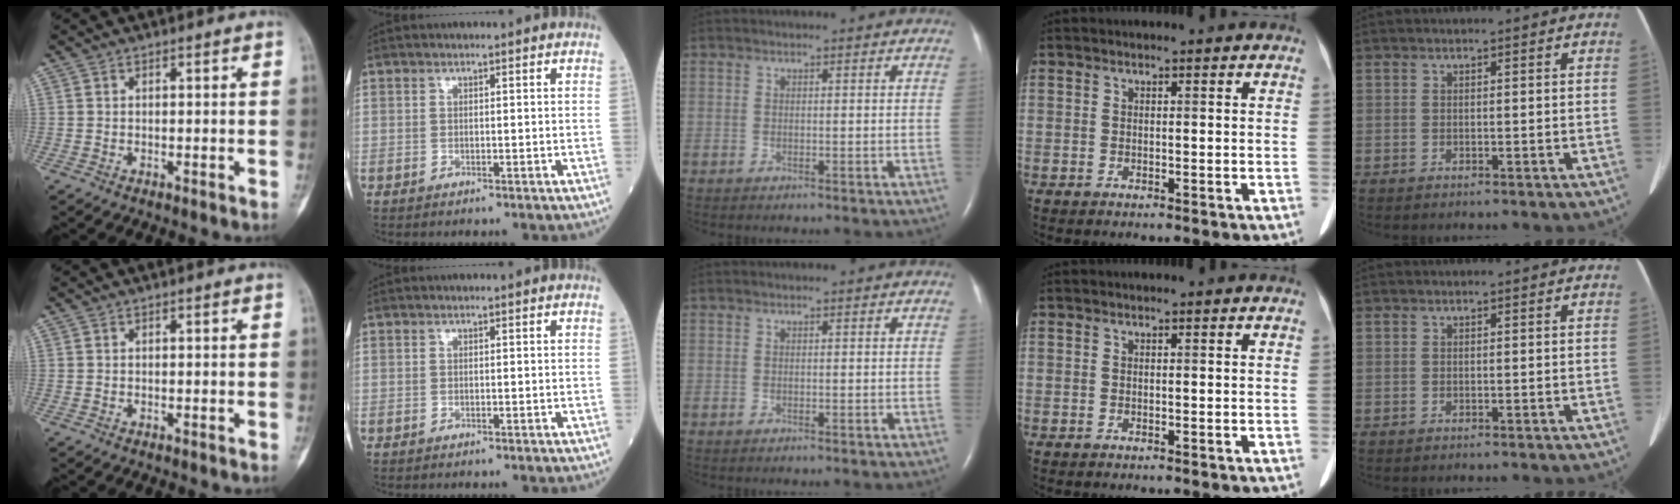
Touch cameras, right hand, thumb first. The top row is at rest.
{}